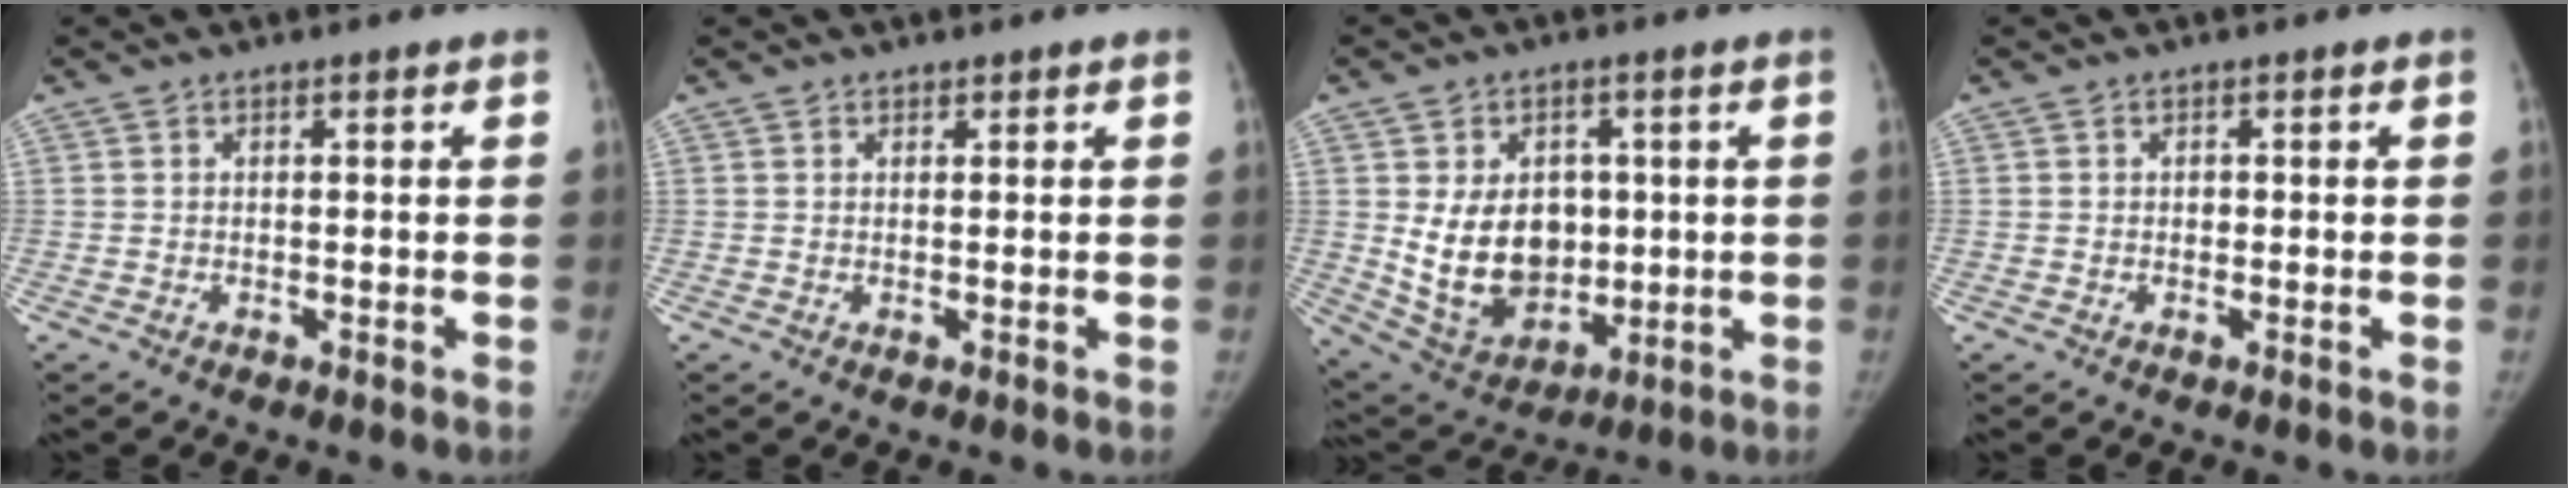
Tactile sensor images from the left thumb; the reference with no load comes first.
{"total": 0.5, "force": [0.4, 0.2, 0.0], "torque": [0.001, -0.003, 0.006]}
{"total": 14.8, "force": [1.1, 11.0, 9.9], "torque": [-0.122, -0.014, 0.046]}
{"total": 0.6, "force": [0.0, 0.6, 0.3], "torque": [0.002, 0.002, -0.003]}